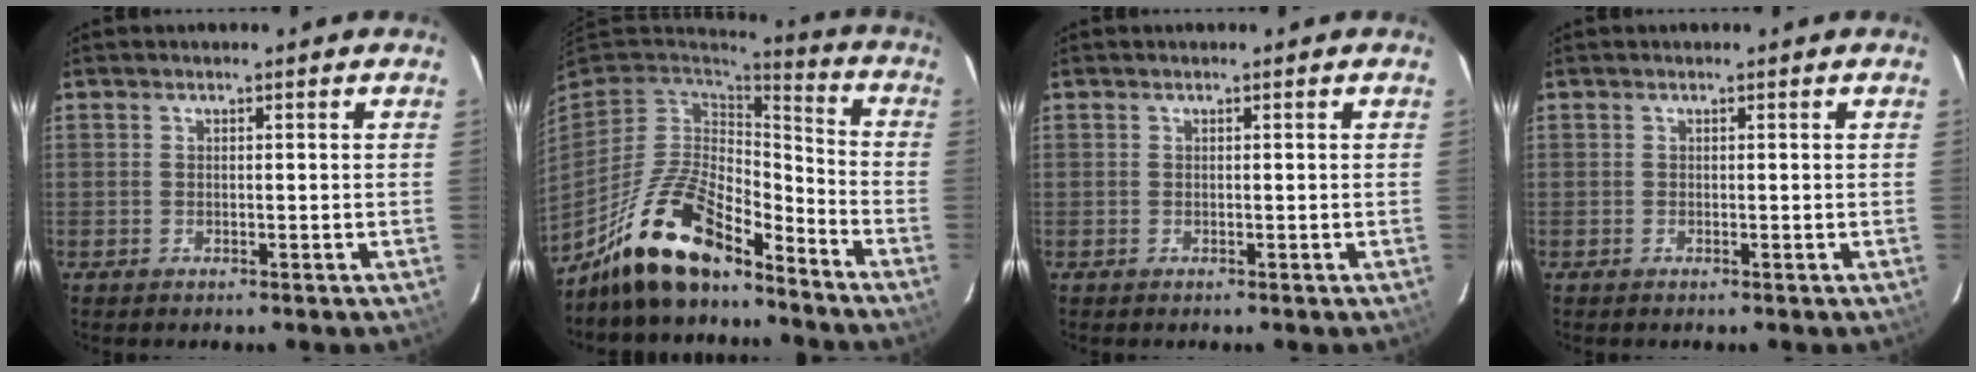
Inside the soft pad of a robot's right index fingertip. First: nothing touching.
{"total": 17.3, "force": [-13.1, 5.8, 9.8], "torque": [-0.212, -0.011, -0.242]}
{"total": 0.0}
{"total": 0.0}